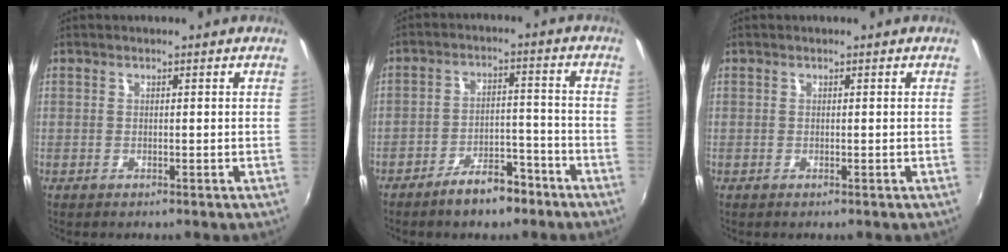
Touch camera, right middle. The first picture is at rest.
{"total": 8.0, "force": [-6.1, 3.1, 4.1], "torque": [-0.078, 0.019, -0.085]}
{"total": 0.0}